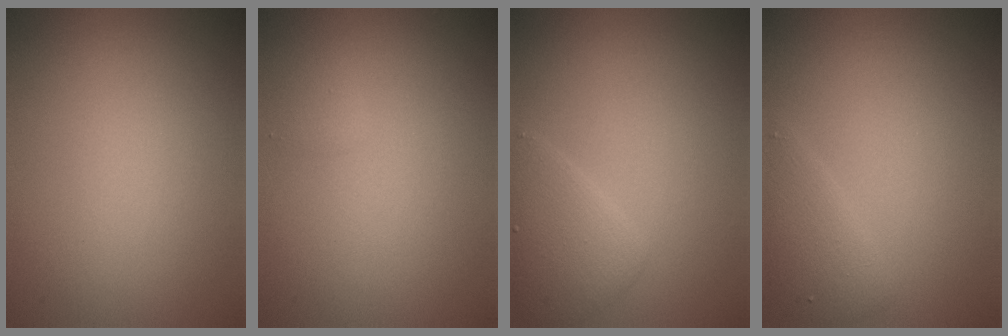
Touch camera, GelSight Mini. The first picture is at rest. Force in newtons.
{"total": 0.7, "press": 0.7, "slide": 0.0}
{"total": 2.8, "press": 2.8, "slide": 0.1}
{"total": 2.0, "press": 2.0, "slide": 0.1}